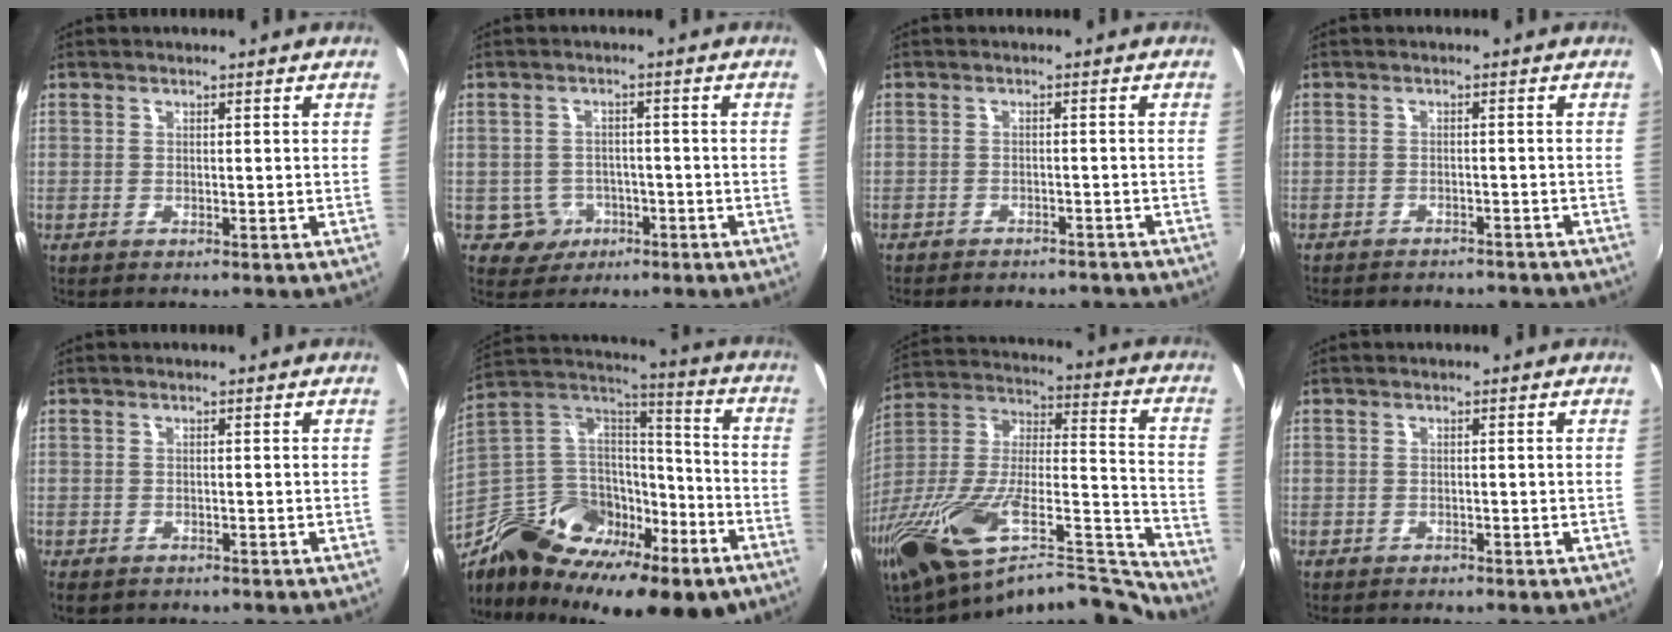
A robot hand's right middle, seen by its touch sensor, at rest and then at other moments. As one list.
[{"total": 4.1, "force": [-1.9, 3.6, 0.5], "torque": [-0.019, 0.010, -0.023]}, {"total": 10.1, "force": [-9.0, 2.9, 3.5], "torque": [-0.083, -0.012, -0.118]}, {"total": 10.0, "force": [-9.0, 2.7, 3.4], "torque": [-0.079, -0.013, -0.118]}, {"total": 1.7, "force": [-0.9, 1.0, 1.0], "torque": [-0.020, -0.009, -0.013]}, {"total": 26.5, "force": [-15.3, 14.0, 16.5], "torque": [-0.297, 0.006, -0.239]}, {"total": 29.1, "force": [-22.9, 5.9, 17.0], "torque": [-0.285, -0.045, -0.374]}, {"total": 0.0}]